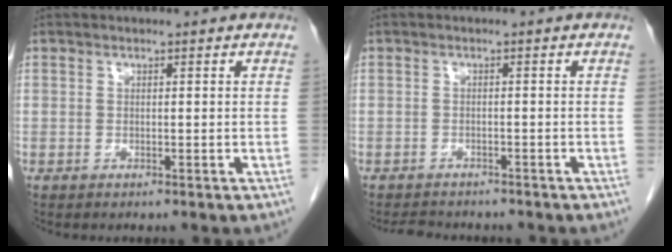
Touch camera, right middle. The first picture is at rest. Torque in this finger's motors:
{"motor_torque": [0.01, -0.01, 0.00, 0.00]}